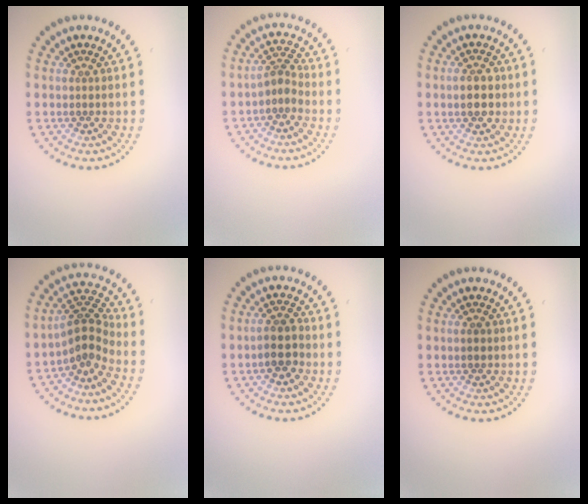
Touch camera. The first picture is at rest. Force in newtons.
{"total": 2.0, "press": 1.5, "slide": 1.3}
{"total": 2.8, "press": 2.8, "slide": 0.2}
{"total": 3.5, "press": 2.8, "slide": 2.1}
{"total": 2.7, "press": 2.5, "slide": 1.0}
{"total": 0.8, "press": 0.8, "slide": 0.1}